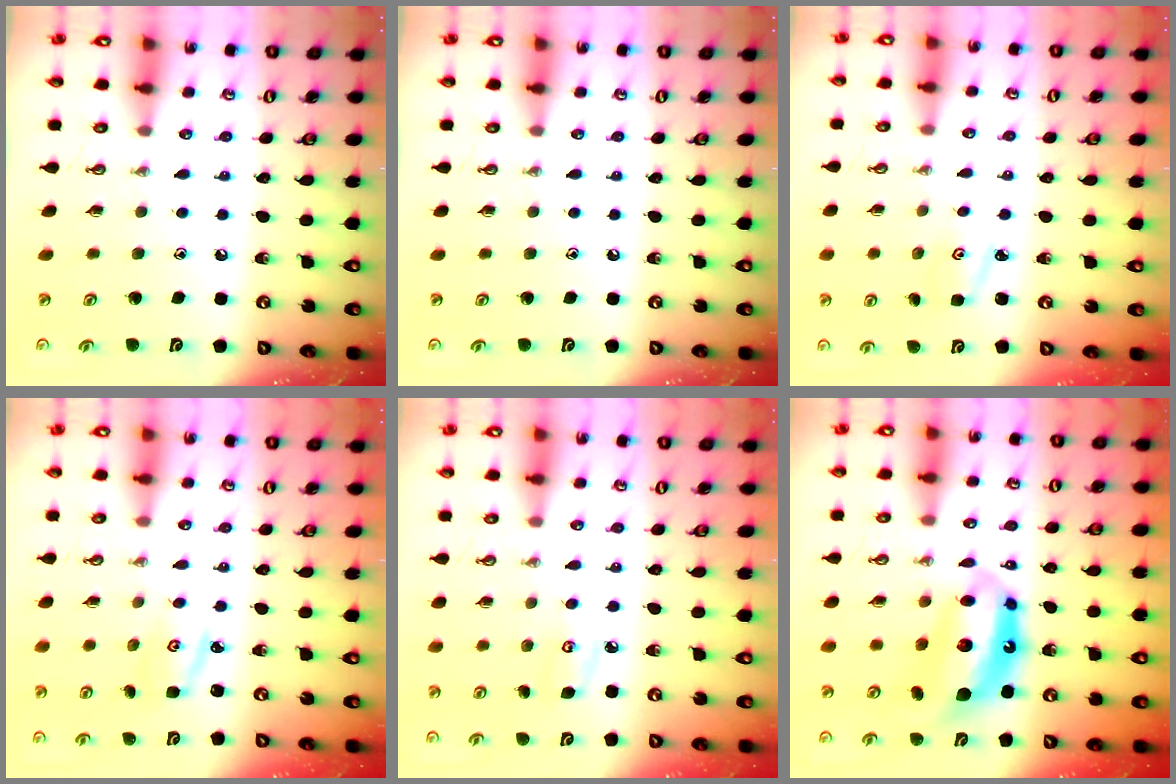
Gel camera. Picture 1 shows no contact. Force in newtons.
{"total": 0.0}
{"total": 2.9, "press": 2.9, "slide": 0.3}
{"total": 2.3, "press": 2.3, "slide": 0.2}
{"total": 5.2, "press": 5.2, "slide": 0.6}
{"total": 13.1, "press": 13.1, "slide": 1.1}